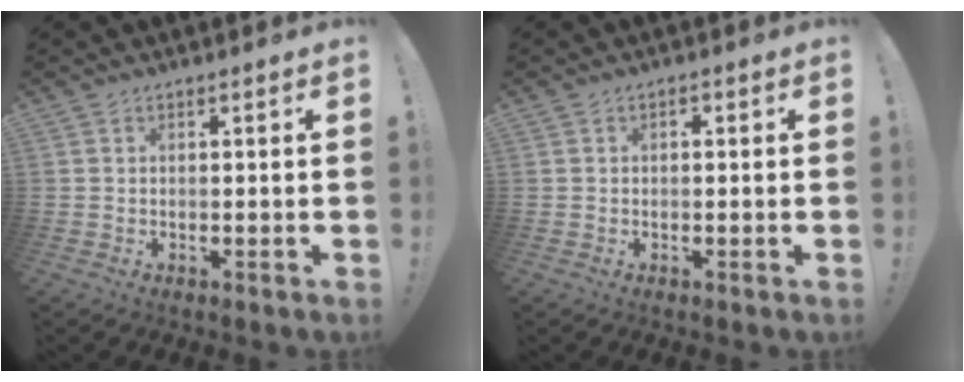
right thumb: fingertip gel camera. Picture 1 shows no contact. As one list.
[{"total": 0.9, "force": [-0.5, 0.6, 0.4], "torque": [-0.007, 0.003, -0.009]}]